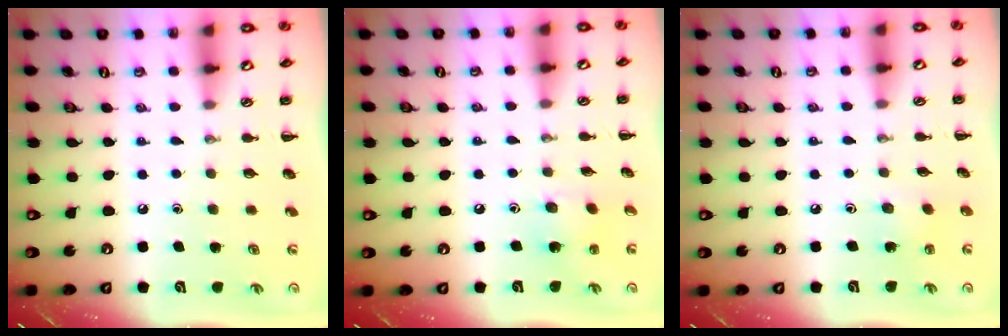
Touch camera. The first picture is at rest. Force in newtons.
{"total": 2.9, "press": 2.8, "slide": 0.5}
{"total": 2.4, "press": 2.2, "slide": 0.8}